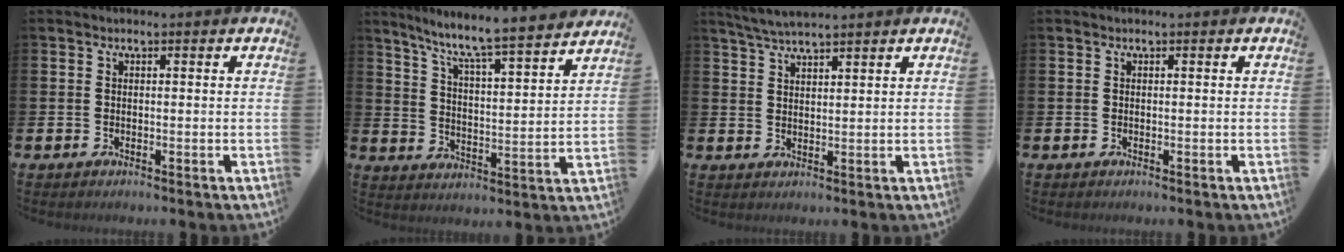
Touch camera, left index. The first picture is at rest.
{"total": 7.9, "force": [7.4, -0.1, 2.7], "torque": [-0.079, -0.064, 0.123]}
{"total": 3.8, "force": [3.6, 0.2, 1.2], "torque": [-0.036, -0.009, 0.067]}
{"total": 0.0}